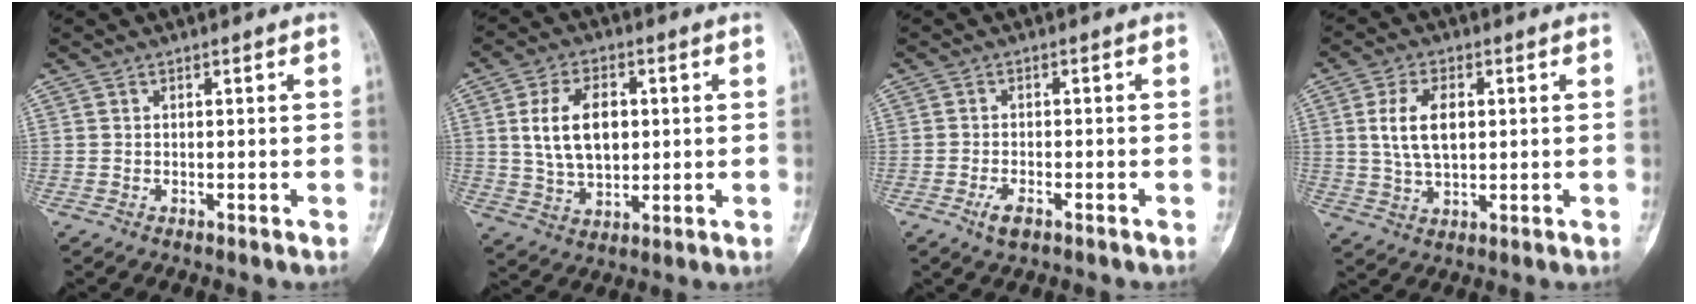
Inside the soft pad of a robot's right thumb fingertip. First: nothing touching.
{"total": 11.4, "force": [1.7, 7.2, 8.7], "torque": [-0.135, -0.002, 0.038]}
{"total": 3.1, "force": [-1.7, 1.3, 2.2], "torque": [-0.043, 0.006, -0.031]}
{"total": 8.4, "force": [1.4, 4.7, 6.8], "torque": [-0.121, 0.001, 0.032]}